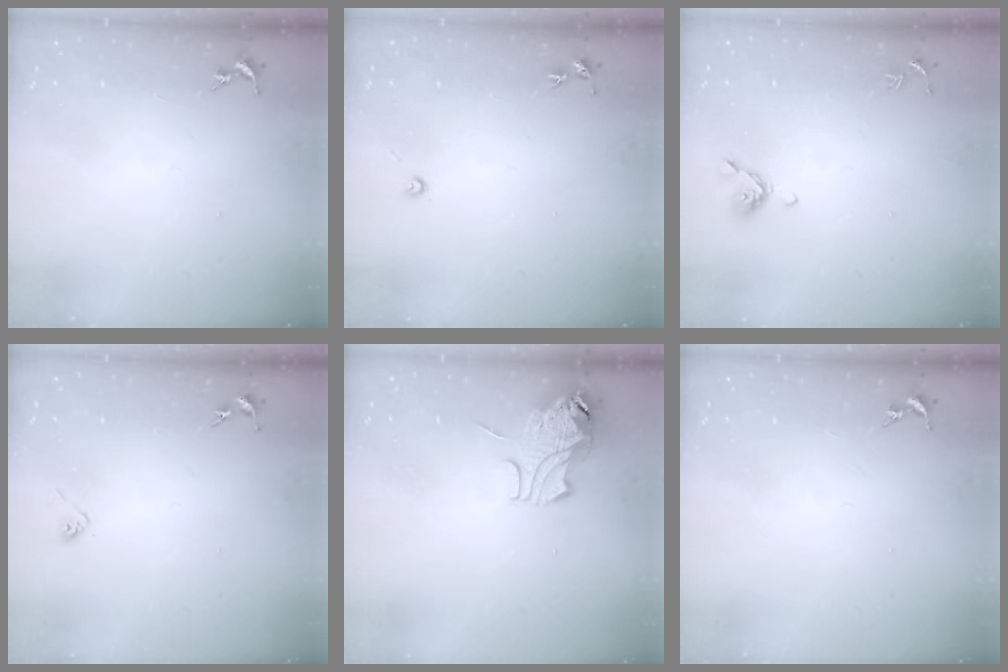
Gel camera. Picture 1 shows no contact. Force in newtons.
{"total": 3.0, "press": 3.0, "slide": 0.3}
{"total": 7.2, "press": 7.1, "slide": 1.2}
{"total": 3.0, "press": 2.9, "slide": 0.9}
{"total": 10.2, "press": 10.2, "slide": 1.2}
{"total": 0.0}